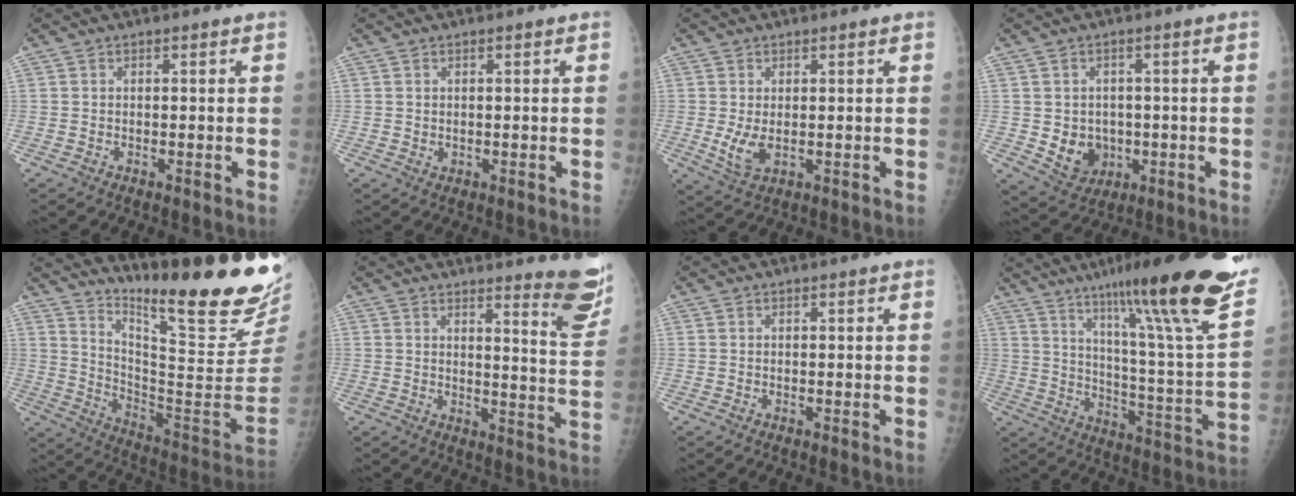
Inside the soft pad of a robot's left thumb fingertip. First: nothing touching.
{"total": 0.9, "force": [0.5, 0.7, 0.3], "torque": [0.004, -0.003, 0.007]}
{"total": 4.2, "force": [0.5, 2.5, 3.4], "torque": [-0.063, -0.014, 0.016]}
{"total": 7.0, "force": [-0.7, 6.0, 3.5], "torque": [-0.027, -0.002, 0.007]}
{"total": 27.2, "force": [21.7, 2.6, 16.2], "torque": [-0.222, -0.177, 0.312]}
{"total": 10.5, "force": [9.0, 0.8, 5.4], "torque": [-0.048, -0.095, 0.100]}
{"total": 0.0}
{"total": 30.3, "force": [18.8, 3.3, 23.5], "torque": [-0.311, -0.067, 0.279]}